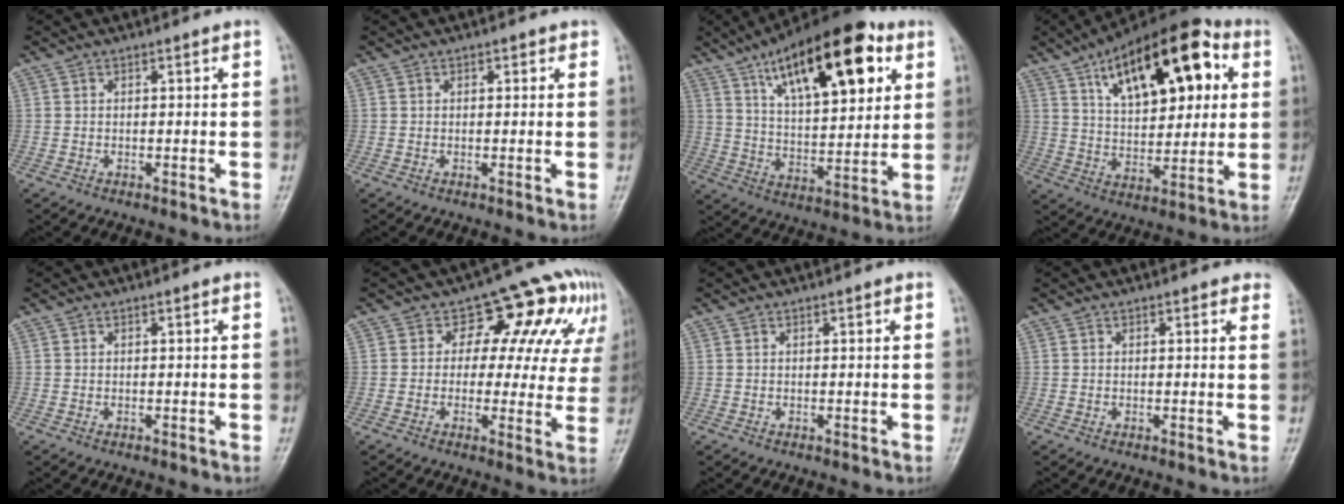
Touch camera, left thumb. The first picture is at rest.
{"total": 1.0, "force": [0.5, 0.7, 0.5], "torque": [0.003, 0.000, 0.002]}
{"total": 23.0, "force": [10.8, 9.4, 18.1], "torque": [-0.252, -0.023, 0.176]}
{"total": 22.8, "force": [8.7, 10.9, 18.0], "torque": [-0.241, -0.004, 0.137]}
{"total": 0.0}
{"total": 12.8, "force": [5.3, 8.3, 8.2], "torque": [-0.042, -0.003, 0.049]}
{"total": 0.5, "force": [0.3, 0.2, 0.3], "torque": [-0.006, -0.001, 0.002]}
{"total": 2.3, "force": [1.9, 1.0, 0.9], "torque": [0.012, -0.003, 0.007]}